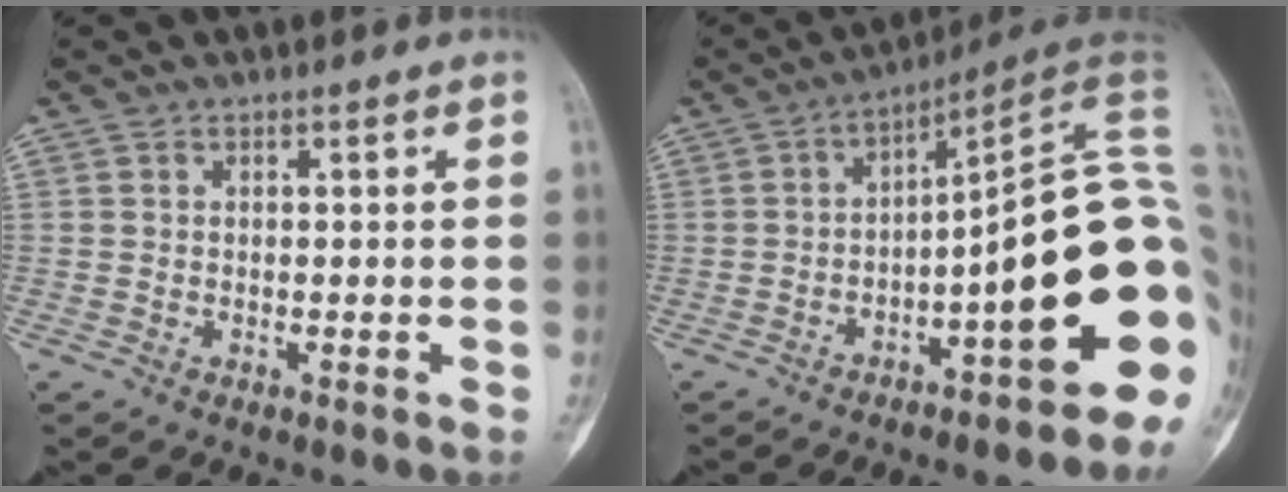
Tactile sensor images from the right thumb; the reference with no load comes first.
{"total": 21.0, "force": [-3.6, 4.2, 20.3], "torque": [-0.212, 0.040, -0.045]}